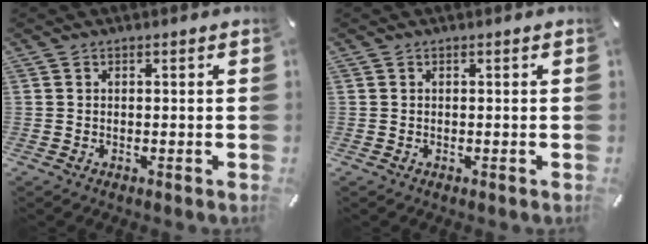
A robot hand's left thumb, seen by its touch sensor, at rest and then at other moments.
{"total": 0.0}